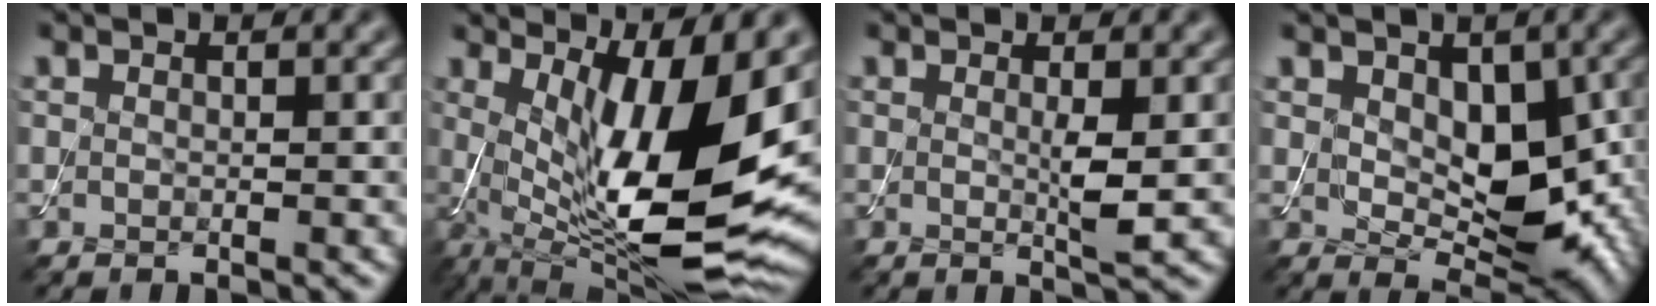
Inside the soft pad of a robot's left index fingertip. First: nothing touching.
{"total": 13.7, "force": [1.6, 3.9, 13.1], "torque": [-0.205, -0.024, 0.033]}
{"total": 1.9, "force": [0.2, 0.1, 1.9], "torque": [-0.035, -0.006, 0.000]}
{"total": 7.0, "force": [0.6, 4.4, 5.4], "torque": [-0.085, -0.017, 0.018]}